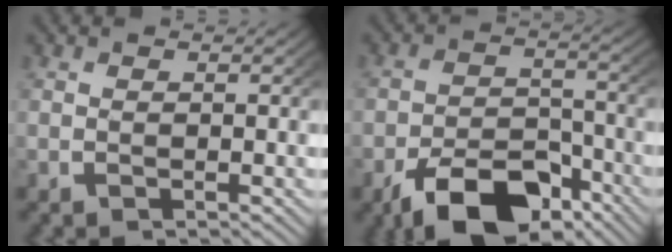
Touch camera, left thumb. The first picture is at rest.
{"total": 9.0, "force": [-5.9, 4.7, 5.0], "torque": [-0.082, -0.032, -0.088]}